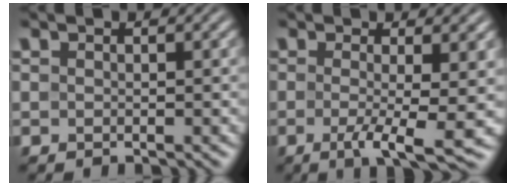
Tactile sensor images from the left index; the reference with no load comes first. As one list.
[{"total": 6.0, "force": [-1.1, 1.3, 5.7], "torque": [-0.092, -0.013, -0.018]}]